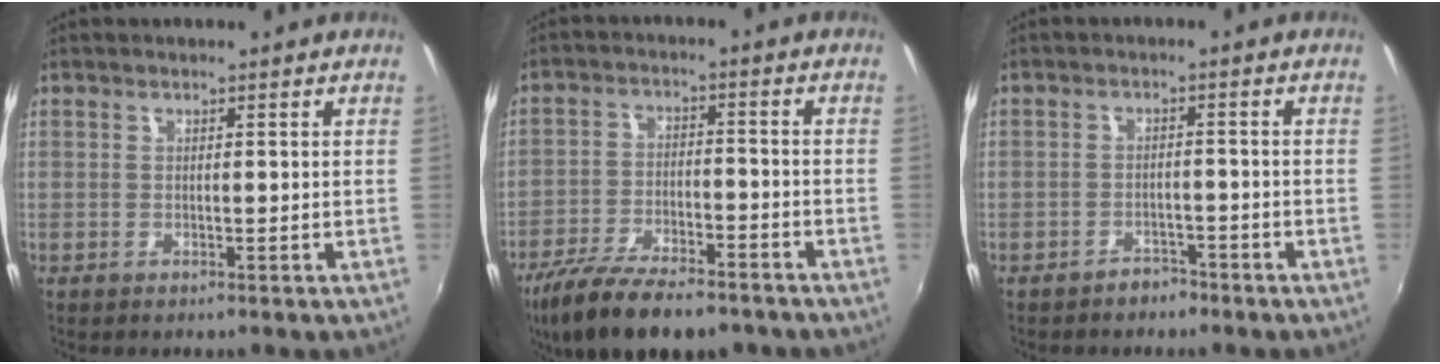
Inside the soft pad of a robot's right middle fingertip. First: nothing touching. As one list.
[{"total": 16.1, "force": [-12.3, 5.1, 9.0], "torque": [-0.189, -0.037, -0.206]}, {"total": 2.9, "force": [-2.5, 1.5, 0.3], "torque": [-0.011, 0.011, -0.034]}]